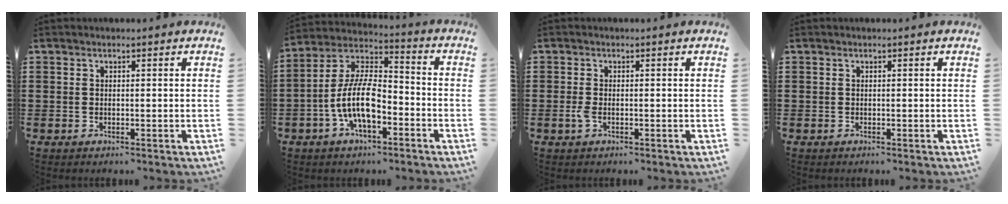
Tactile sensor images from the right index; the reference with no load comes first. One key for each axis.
{"total": 10.8, "fx": -4.3, "fy": 4.6, "fz": 8.7, "tx": -0.209, "ty": -0.005, "tz": -0.087}
{"total": 1.4, "fx": -0.5, "fy": 0.5, "fz": 1.2, "tx": -0.038, "ty": -0.008, "tz": -0.013}
{"total": 0.0}